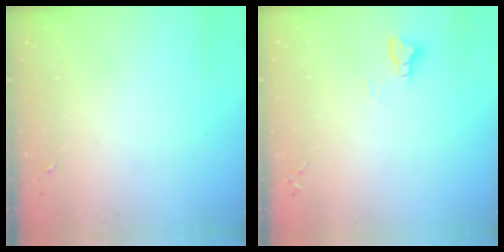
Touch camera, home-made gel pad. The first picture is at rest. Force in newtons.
{"total": 3.0, "press": 3.0, "slide": 0.3}